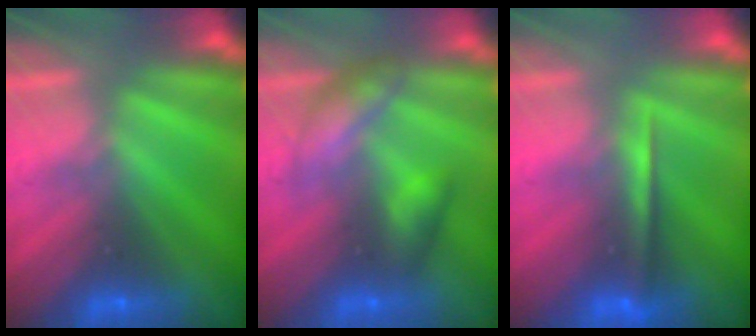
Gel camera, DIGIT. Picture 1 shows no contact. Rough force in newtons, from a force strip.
{"total": 2.5}
{"total": 1.3}